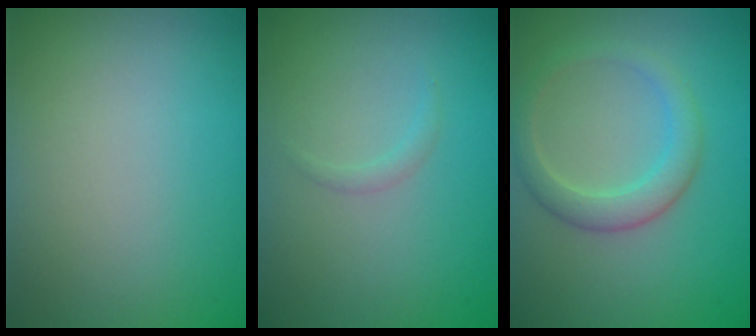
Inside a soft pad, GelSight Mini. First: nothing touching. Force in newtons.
{"total": 0.7, "press": 0.7, "slide": 0.1}
{"total": 3.0, "press": 3.0, "slide": 0.1}